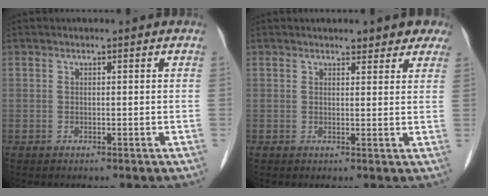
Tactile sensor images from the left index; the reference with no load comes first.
{"total": 5.0, "force": [4.1, 2.0, 2.1], "torque": [-0.006, 0.004, 0.034]}